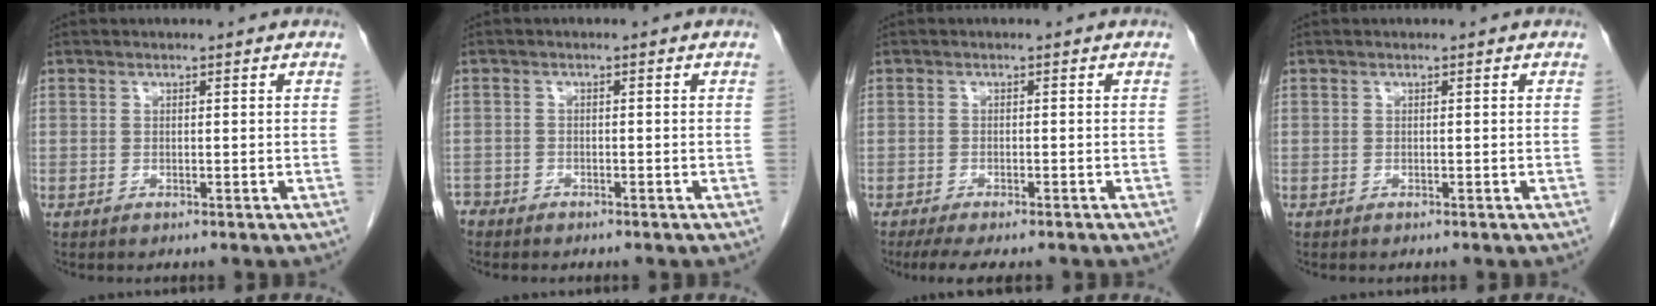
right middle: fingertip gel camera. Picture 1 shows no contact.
{"total": 2.5, "force": [-2.2, 1.1, 0.3], "torque": [-0.006, -0.001, -0.039]}
{"total": 7.5, "force": [-6.1, 1.8, 4.0], "torque": [-0.053, -0.009, -0.091]}
{"total": 0.0}